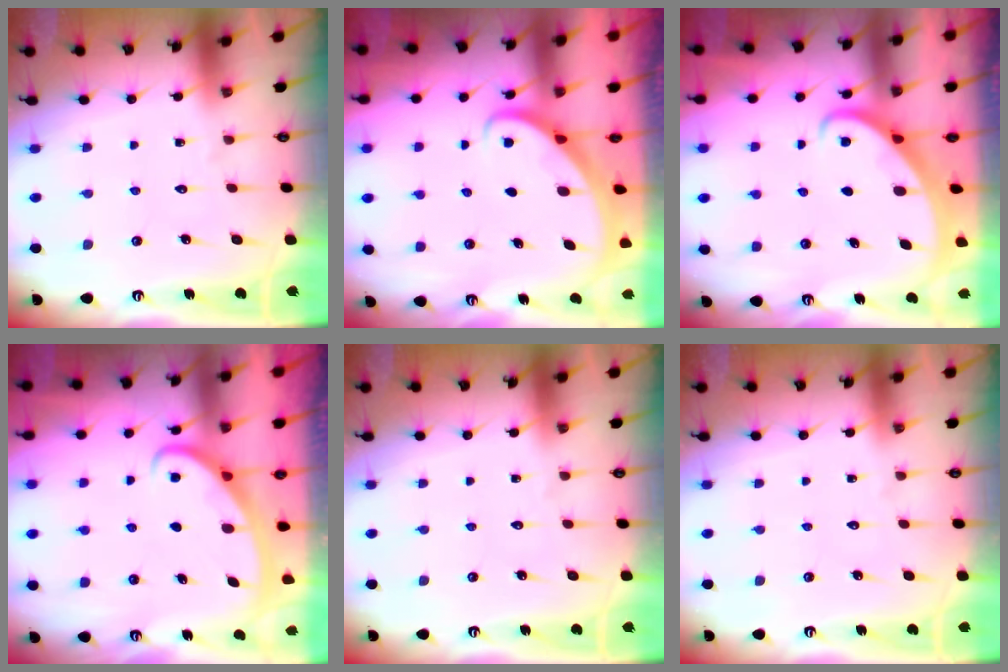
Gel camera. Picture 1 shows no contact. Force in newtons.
{"total": 2.5, "press": 2.5, "slide": 0.3}
{"total": 2.2, "press": 2.2, "slide": 0.3}
{"total": 2.8, "press": 2.8, "slide": 0.3}
{"total": 0.0}
{"total": 0.0}